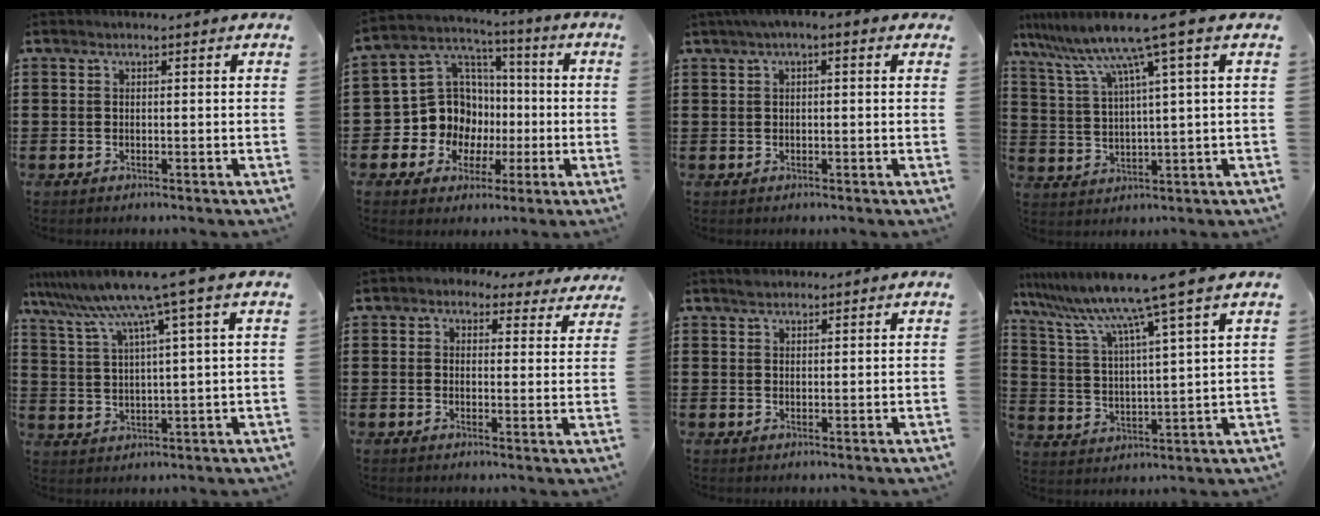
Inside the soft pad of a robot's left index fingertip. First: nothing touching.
{"total": 11.0, "force": [-1.2, 10.5, 2.9], "torque": [-0.112, 0.002, -0.015]}
{"total": 1.8, "force": [0.0, 0.5, 1.7], "torque": [-0.030, 0.003, -0.002]}
{"total": 9.6, "force": [6.1, -0.5, 7.4], "torque": [-0.171, -0.027, 0.097]}
{"total": 8.9, "force": [6.2, -0.9, 6.3], "torque": [-0.151, -0.032, 0.098]}
{"total": 2.7, "force": [2.2, 1.4, 0.6], "torque": [-0.016, -0.001, 0.037]}
{"total": 1.6, "force": [1.5, 0.6, 0.1], "torque": [-0.006, 0.003, 0.029]}
{"total": 10.1, "force": [8.1, -1.4, 5.9], "torque": [-0.147, -0.049, 0.125]}